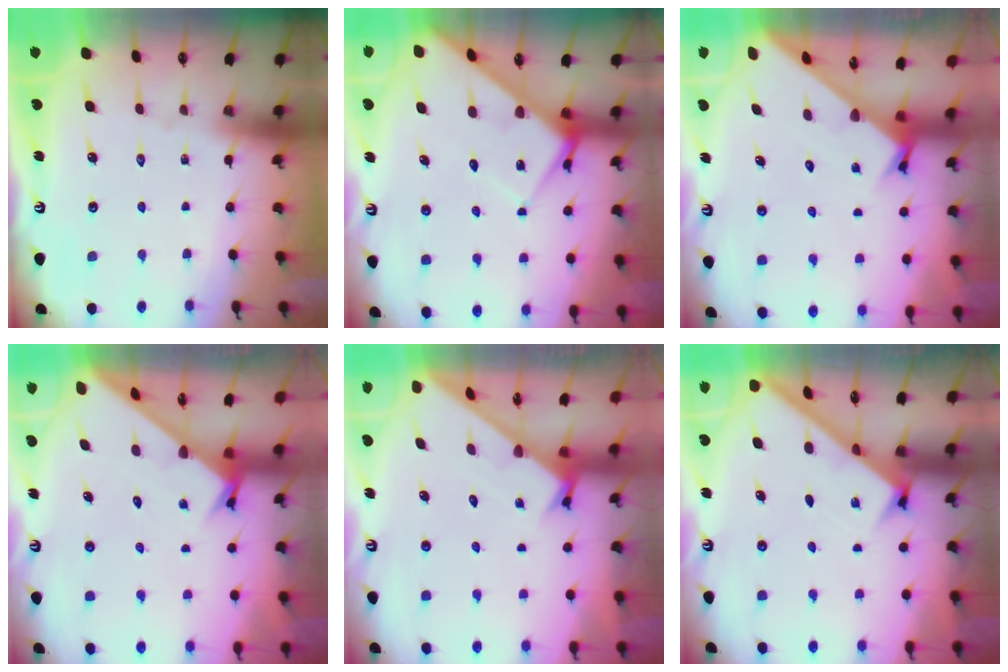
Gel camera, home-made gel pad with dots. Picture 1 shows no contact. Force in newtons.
{"total": 6.8, "press": 6.8, "slide": 0.7}
{"total": 2.2, "press": 2.2, "slide": 0.2}
{"total": 2.7, "press": 2.7, "slide": 0.3}
{"total": 1.6, "press": 1.6, "slide": 0.1}
{"total": 2.4, "press": 2.4, "slide": 0.2}